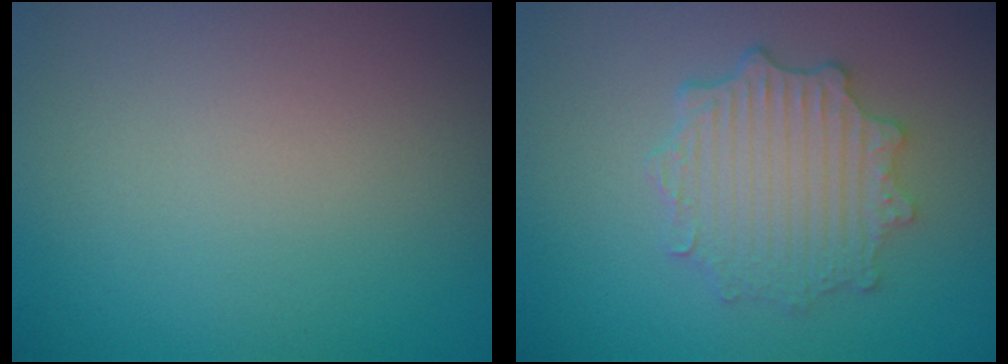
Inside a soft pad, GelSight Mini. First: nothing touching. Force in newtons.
{"total": 4.6, "press": 3.7, "slide": 2.7}